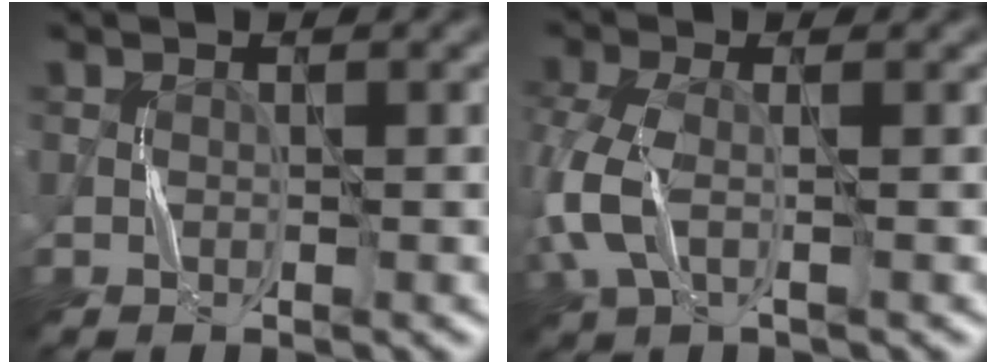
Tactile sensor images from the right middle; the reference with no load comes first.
{"total": 4.6, "force": [-0.7, 2.4, 3.8], "torque": [-0.112, 0.001, -0.020]}